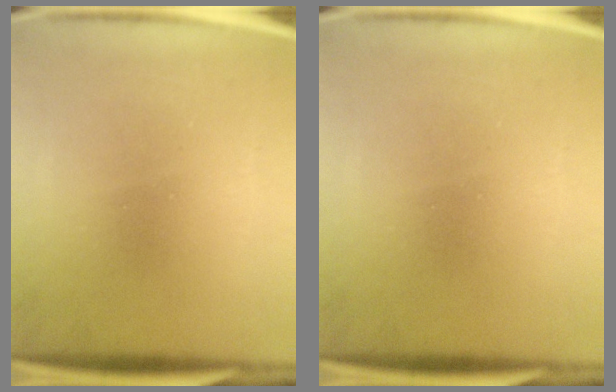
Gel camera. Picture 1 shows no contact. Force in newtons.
{"total": 0.0}